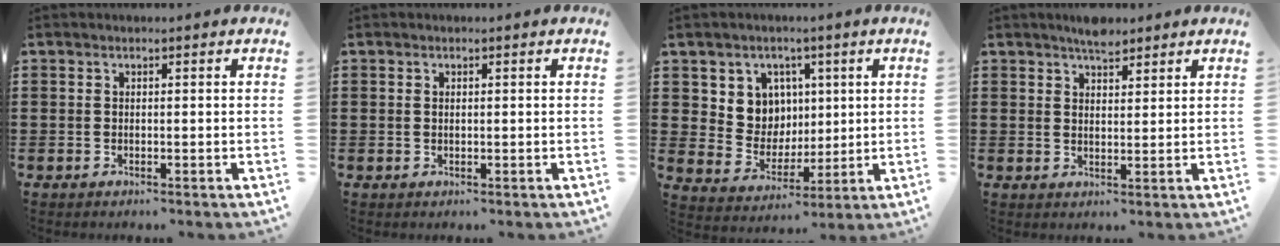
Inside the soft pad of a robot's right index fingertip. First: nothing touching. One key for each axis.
{"total": 0.5, "fx": 0.1, "fy": 0.3, "fz": 0.4, "tx": -0.009, "ty": 0.000, "tz": 0.003}
{"total": 7.6, "fx": 2.7, "fy": 6.9, "fz": 1.8, "tx": -0.066, "ty": -0.001, "tz": 0.054}
{"total": 3.0, "fx": 2.6, "fy": 0.9, "fz": 1.0, "tx": -0.025, "ty": 0.003, "tz": 0.049}